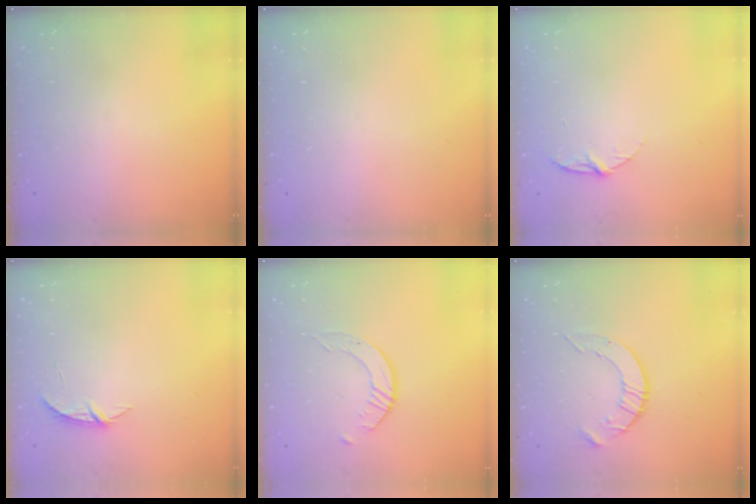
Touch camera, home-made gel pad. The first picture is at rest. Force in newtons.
{"total": 0.0}
{"total": 5.2, "press": 5.2, "slide": 0.5}
{"total": 4.2, "press": 4.2, "slide": 0.5}
{"total": 3.0, "press": 3.0, "slide": 0.2}
{"total": 7.0, "press": 7.0, "slide": 0.4}